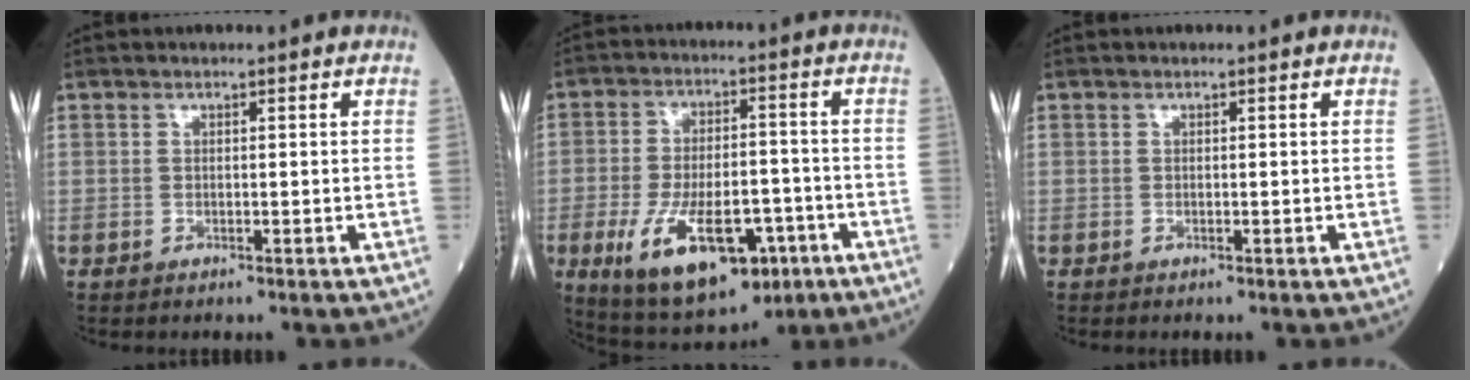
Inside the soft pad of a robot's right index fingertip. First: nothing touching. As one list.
[{"total": 15.8, "force": [-6.8, 7.0, 12.4], "torque": [-0.218, -0.007, -0.098]}, {"total": 0.0}]